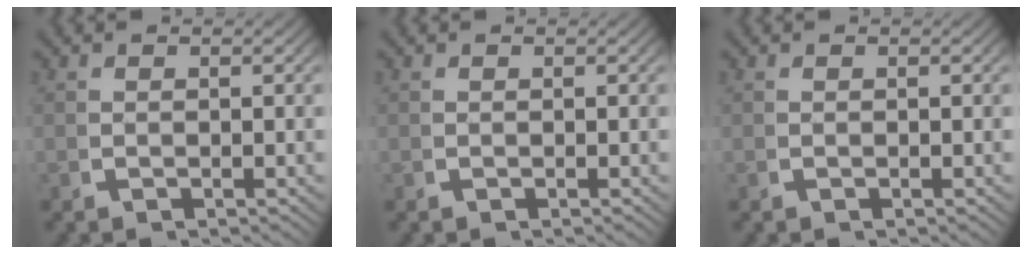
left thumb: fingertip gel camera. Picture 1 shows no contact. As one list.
[{"total": 0.0}, {"total": 0.0}]